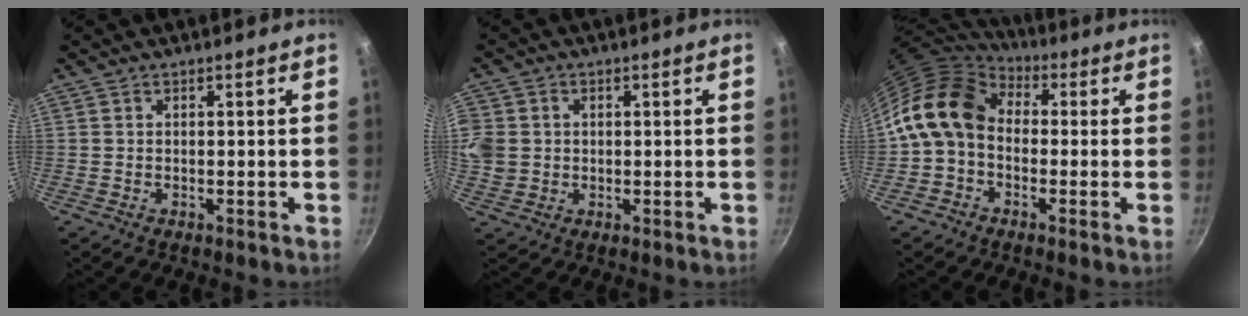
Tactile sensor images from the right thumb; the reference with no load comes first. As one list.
[{"total": 10.2, "force": [0.8, 9.1, 4.5], "torque": [-0.115, 0.008, 0.017]}, {"total": 12.4, "force": [0.3, 9.5, 8.0], "torque": [-0.126, 0.031, -0.018]}]